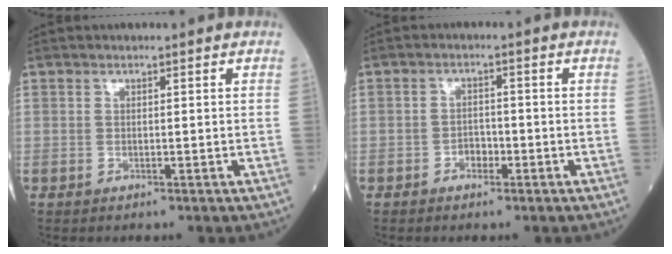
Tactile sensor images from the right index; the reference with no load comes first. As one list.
[{"total": 2.2, "force": [-1.1, 1.5, 1.2], "torque": [-0.014, 0.008, -0.020]}]